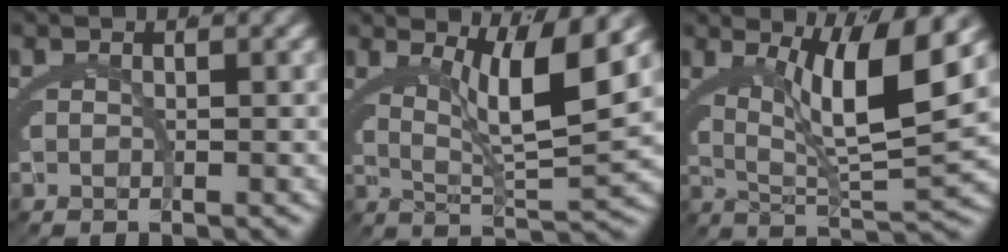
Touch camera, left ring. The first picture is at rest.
{"total": 6.8, "force": [2.9, 1.2, 6.1], "torque": [-0.096, -0.003, 0.050]}
{"total": 8.5, "force": [2.8, 2.3, 7.7], "torque": [-0.126, -0.002, 0.048]}